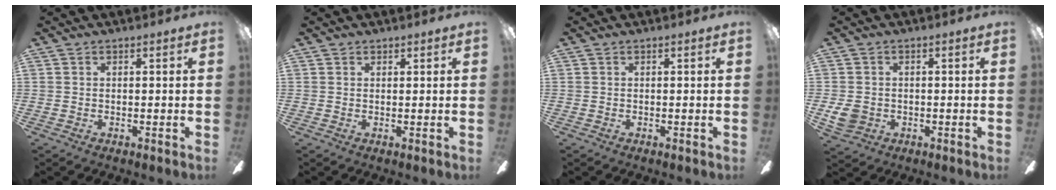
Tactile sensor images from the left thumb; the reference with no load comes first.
{"total": 1.0, "force": [0.8, 0.5, -0.1], "torque": [0.009, -0.003, 0.014]}
{"total": 0.0}
{"total": 5.0, "force": [-0.5, 4.6, 2.1], "torque": [-0.036, 0.002, -0.009]}